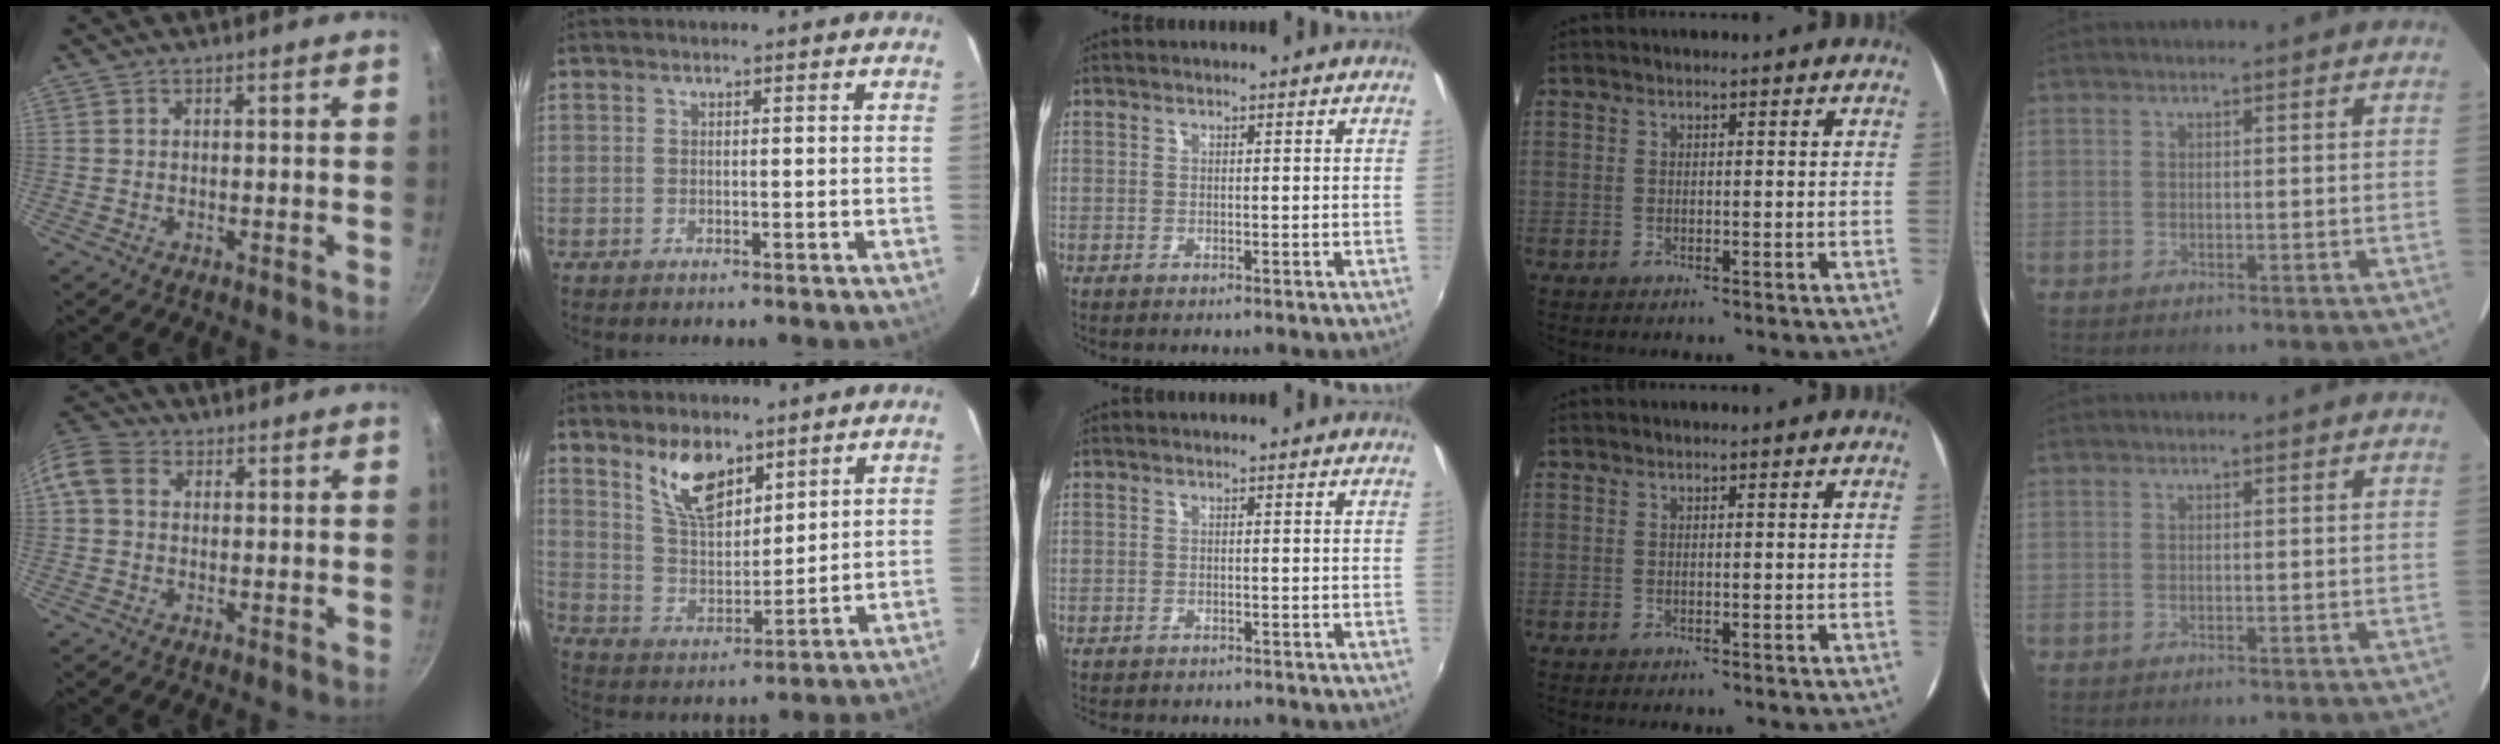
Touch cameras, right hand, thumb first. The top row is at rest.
{"thumb": {"total": 8.8, "force": [1.3, 7.1, 5.0], "torque": [-0.107, 0.025, 0.008]}, "index": {"total": 10.8, "force": [7.0, 5.0, 6.5], "torque": [-0.115, 0.002, 0.140]}, "middle": {"total": 3.6, "force": [-3.3, 0.9, 1.0], "torque": [-0.028, -0.015, -0.049]}}